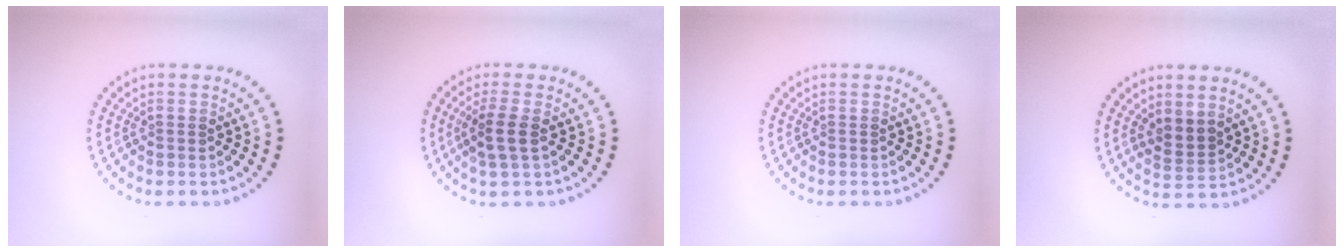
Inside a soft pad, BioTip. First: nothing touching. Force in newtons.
{"total": 2.3, "press": 2.0, "slide": 0.9}
{"total": 0.0}
{"total": 1.9, "press": 1.5, "slide": 1.2}